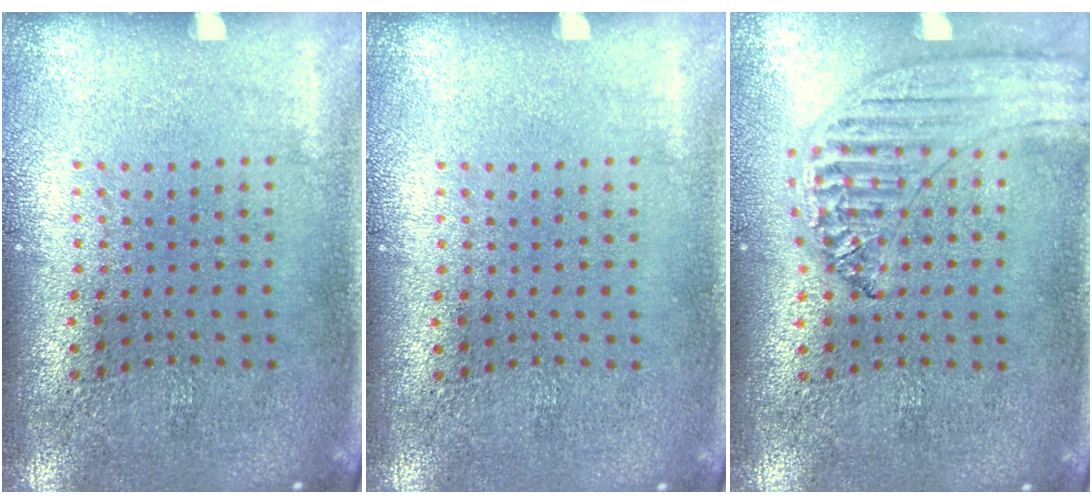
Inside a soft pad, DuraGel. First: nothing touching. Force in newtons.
{"total": 0.0}
{"total": 1.3, "press": 1.3, "slide": 0.2}